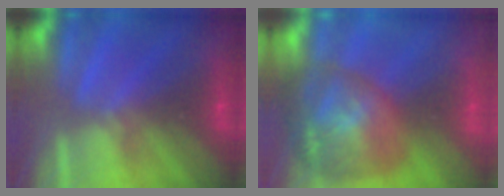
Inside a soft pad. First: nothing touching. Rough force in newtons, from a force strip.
{"total": 7.2}